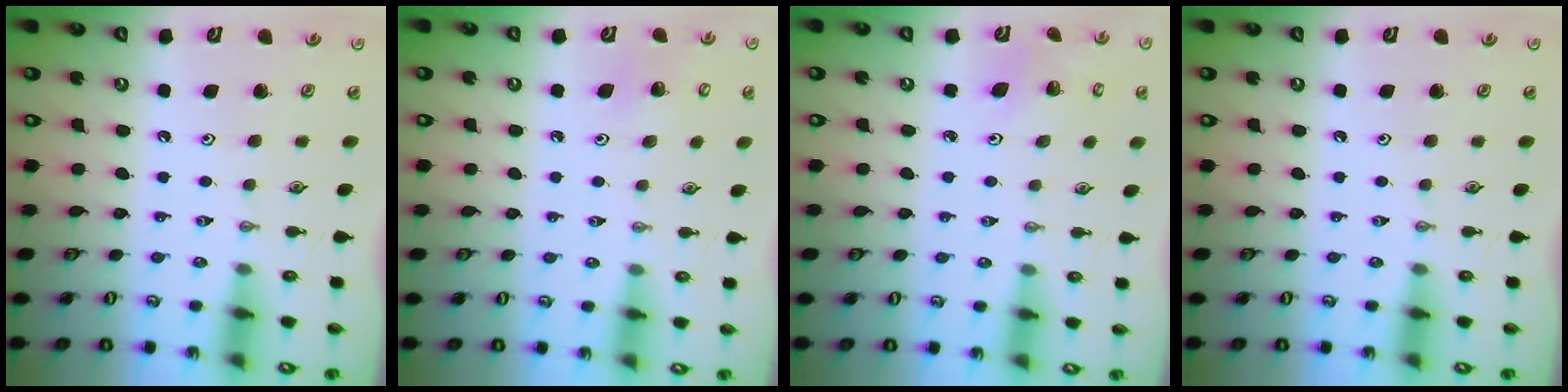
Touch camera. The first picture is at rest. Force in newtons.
{"total": 6.7, "press": 6.7, "slide": 0.8}
{"total": 3.4, "press": 3.4, "slide": 0.4}
{"total": 0.0}